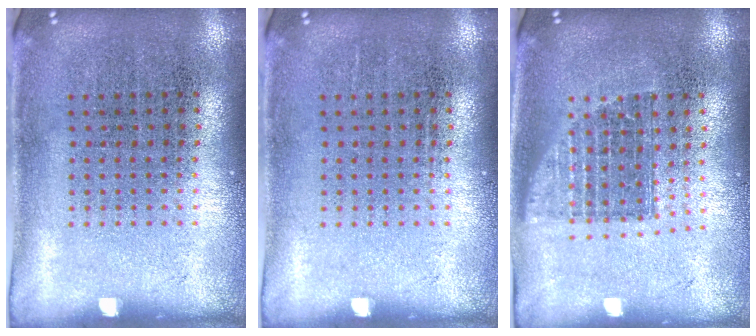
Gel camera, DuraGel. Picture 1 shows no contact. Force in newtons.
{"total": 0.0}
{"total": 1.4, "press": 1.1, "slide": 0.8}